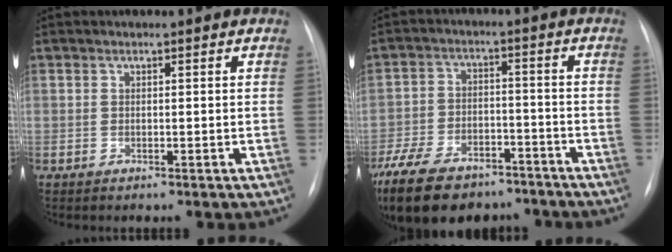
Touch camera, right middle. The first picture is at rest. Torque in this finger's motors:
{"motor_torque": [1.00, -0.95, 0.92, 0.21]}